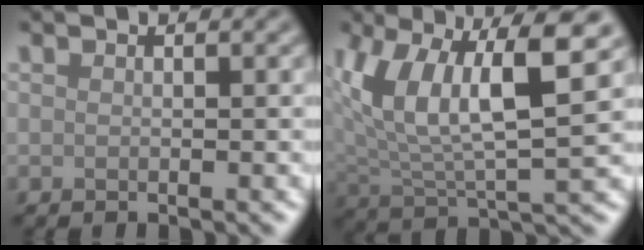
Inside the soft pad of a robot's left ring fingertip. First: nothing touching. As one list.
[{"total": 10.4, "force": [4.1, 4.0, 8.7], "torque": [-0.170, 0.007, 0.072]}]